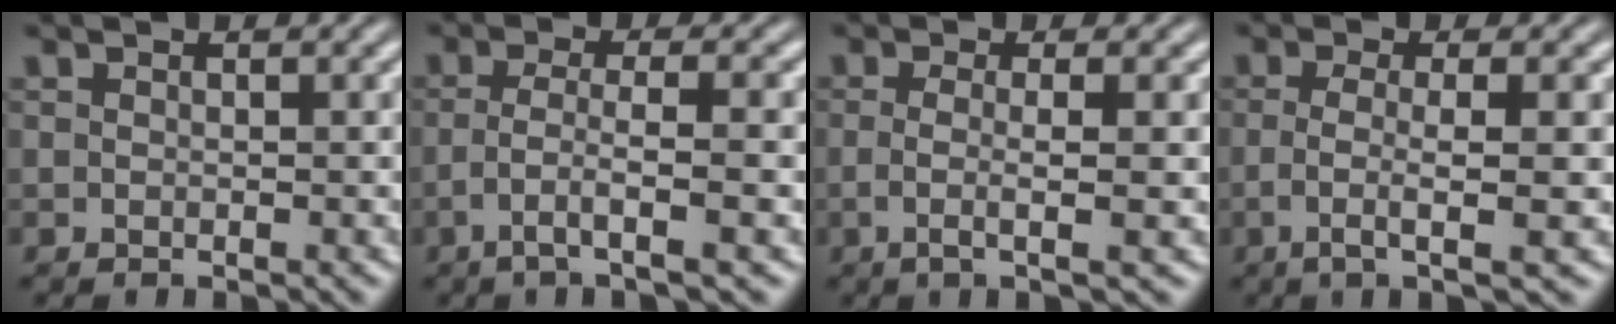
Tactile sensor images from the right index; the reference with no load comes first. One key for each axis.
{"total": 3.7, "fx": -1.9, "fy": -0.5, "fz": 3.2, "tx": -0.062, "ty": -0.019, "tz": -0.021}
{"total": 2.9, "fx": -0.5, "fy": -0.9, "fz": 2.7, "tx": -0.050, "ty": -0.011, "tz": -0.002}
{"total": 3.7, "fx": -0.6, "fy": -0.6, "fz": 3.6, "tx": -0.064, "ty": -0.015, "tz": -0.002}